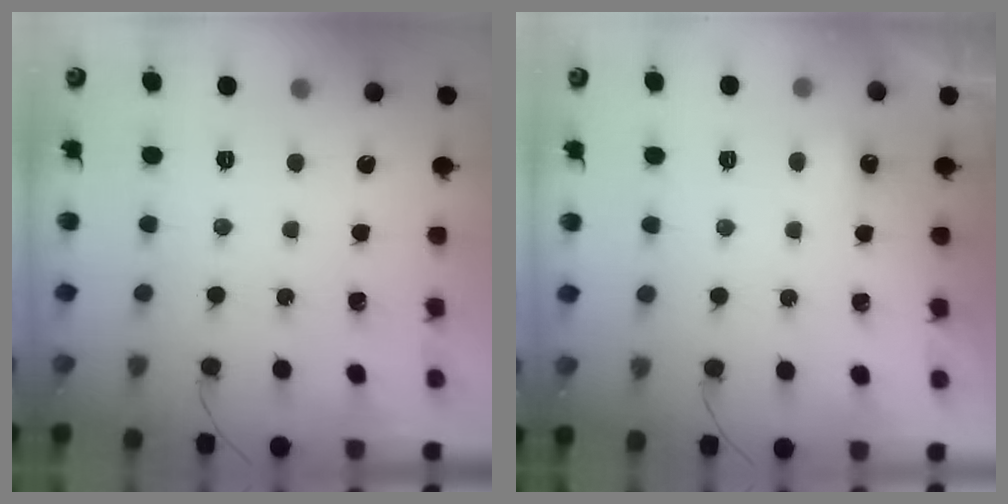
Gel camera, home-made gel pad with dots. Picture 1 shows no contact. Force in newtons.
{"total": 2.3, "press": 2.2, "slide": 0.6}